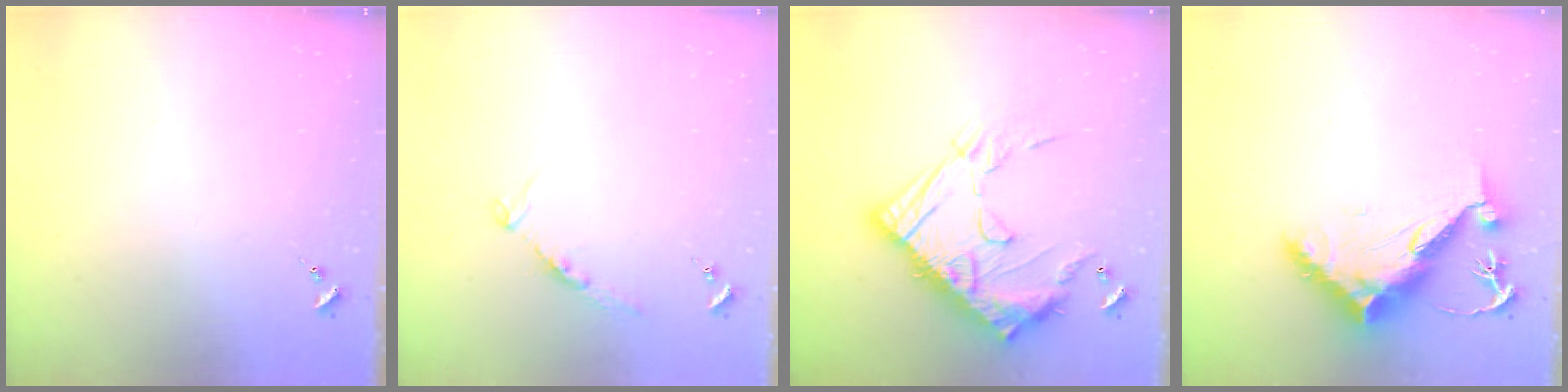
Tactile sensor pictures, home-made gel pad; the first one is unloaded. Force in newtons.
{"total": 8.3, "press": 8.2, "slide": 0.9}
{"total": 21.0, "press": 21.0, "slide": 1.6}
{"total": 14.3, "press": 14.3, "slide": 0.8}